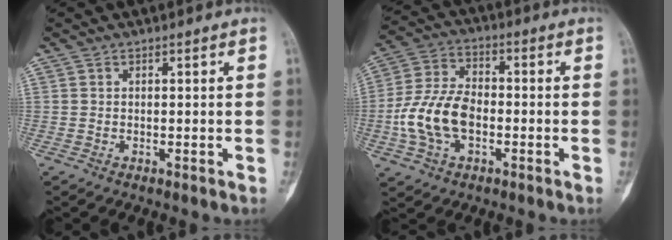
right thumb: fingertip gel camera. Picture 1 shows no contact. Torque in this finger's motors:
{"motor_torque": [1.37, 1.39, 0.34, -0.33, 0.18]}